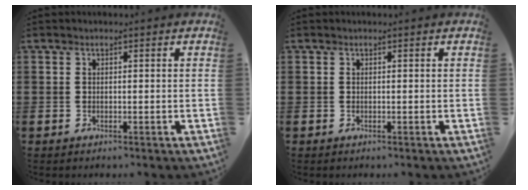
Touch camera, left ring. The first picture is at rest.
{"total": 0.0}